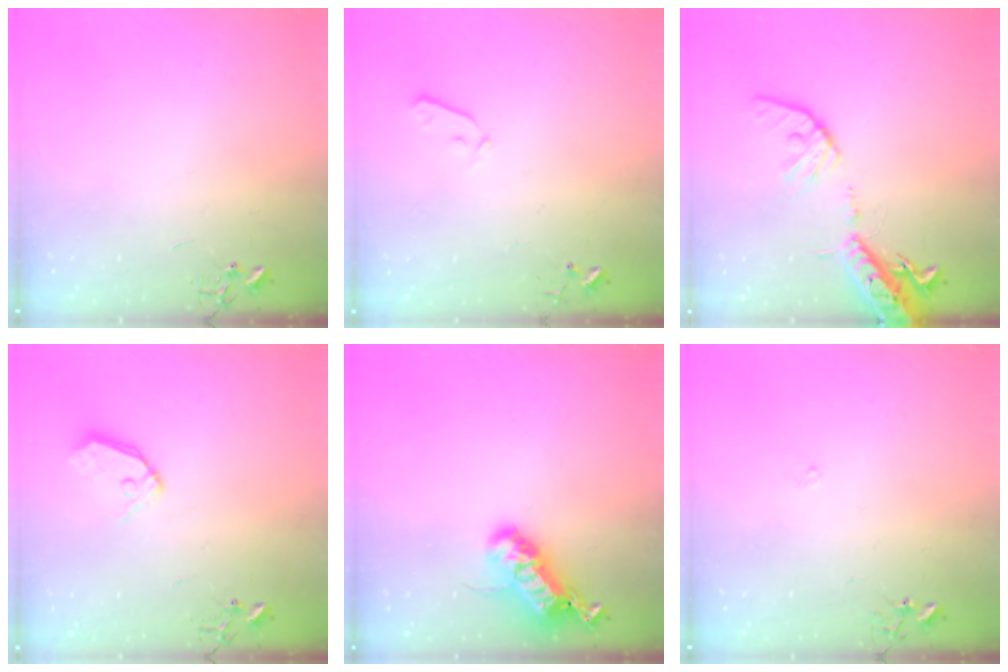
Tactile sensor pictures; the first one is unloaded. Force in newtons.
{"total": 3.6, "press": 3.6, "slide": 0.6}
{"total": 17.5, "press": 17.1, "slide": 3.5}
{"total": 9.2, "press": 9.1, "slide": 0.9}
{"total": 21.0, "press": 21.0, "slide": 0.4}
{"total": 6.8, "press": 6.8, "slide": 0.5}